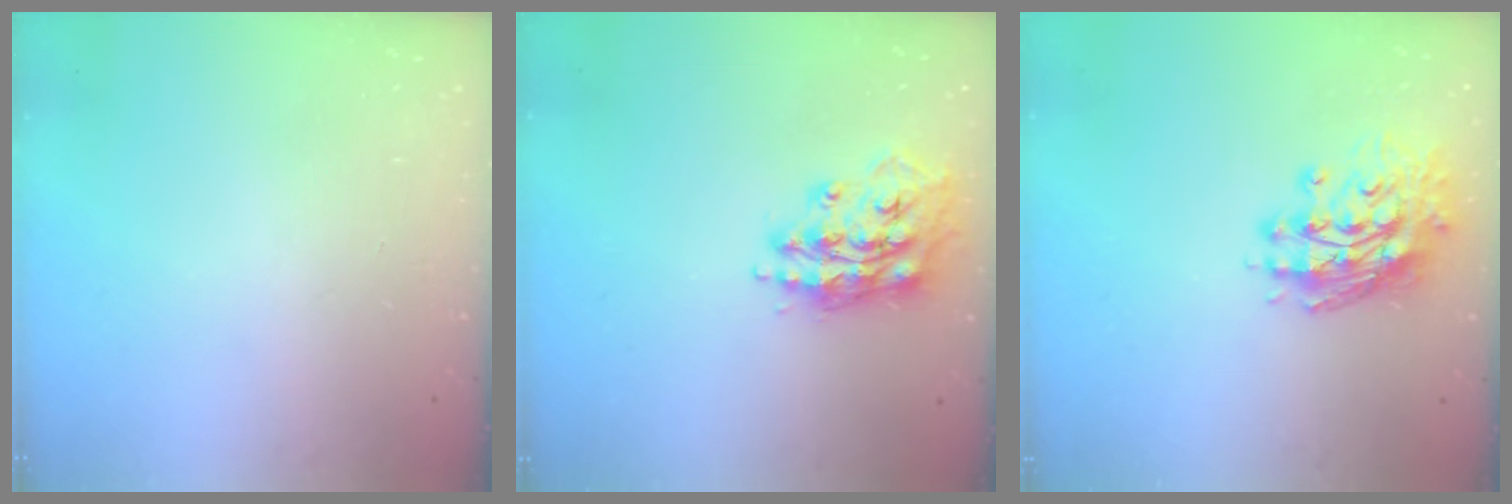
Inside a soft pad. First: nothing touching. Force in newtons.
{"total": 15.5, "press": 15.5, "slide": 1.4}
{"total": 11.8, "press": 11.7, "slide": 1.3}